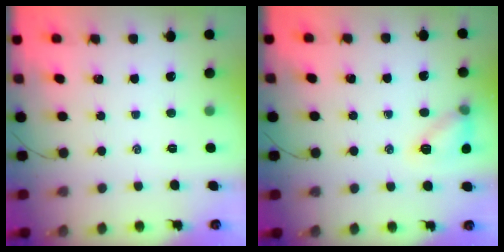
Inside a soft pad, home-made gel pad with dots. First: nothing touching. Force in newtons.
{"total": 11.2, "press": 11.0, "slide": 2.2}